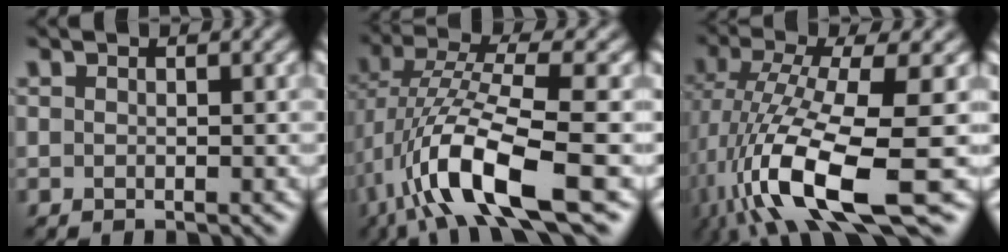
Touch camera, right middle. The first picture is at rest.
{"total": 10.5, "force": [-3.8, 2.9, 9.4], "torque": [-0.183, 0.005, -0.074]}
{"total": 12.1, "force": [-4.4, 3.5, 10.8], "torque": [-0.219, -0.015, -0.075]}